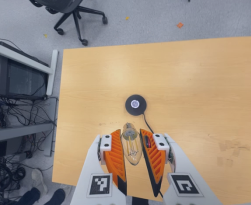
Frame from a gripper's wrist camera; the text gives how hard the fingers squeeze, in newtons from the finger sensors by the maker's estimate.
{"total": 10.3, "left": 9.7, "right": 10.9}